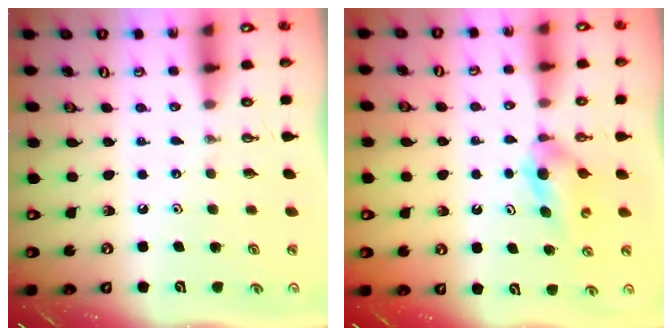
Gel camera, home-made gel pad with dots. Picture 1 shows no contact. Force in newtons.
{"total": 4.4, "press": 4.3, "slide": 0.9}